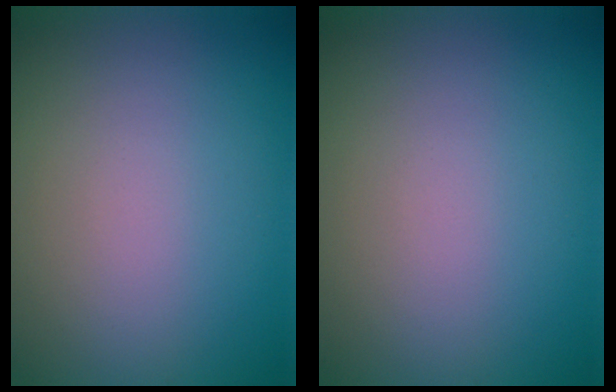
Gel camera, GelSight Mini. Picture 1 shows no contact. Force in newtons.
{"total": 0.0}